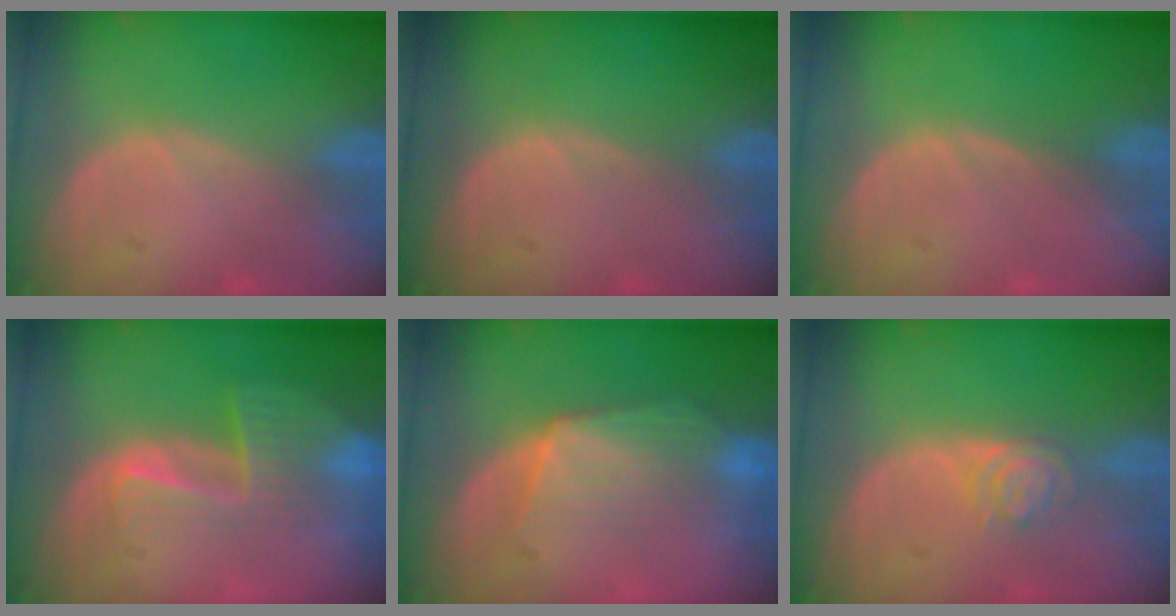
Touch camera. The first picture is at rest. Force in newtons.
{"total": 0.0}
{"total": 0.0}
{"total": 6.8, "press": 5.9, "slide": 3.5}
{"total": 7.0, "press": 6.6, "slide": 2.3}
{"total": 3.9, "press": 3.5, "slide": 1.8}